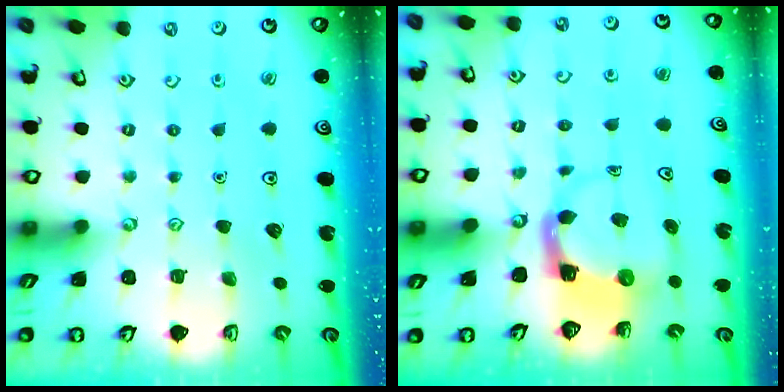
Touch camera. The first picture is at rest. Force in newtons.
{"total": 4.4, "press": 4.3, "slide": 0.9}